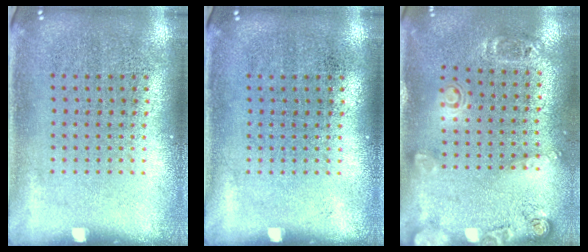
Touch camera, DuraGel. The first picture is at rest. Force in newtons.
{"total": 0.0}
{"total": 1.8, "press": 1.2, "slide": 1.4}